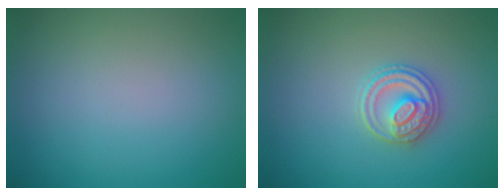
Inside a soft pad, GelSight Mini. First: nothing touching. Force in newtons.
{"total": 2.8, "press": 2.7, "slide": 0.6}